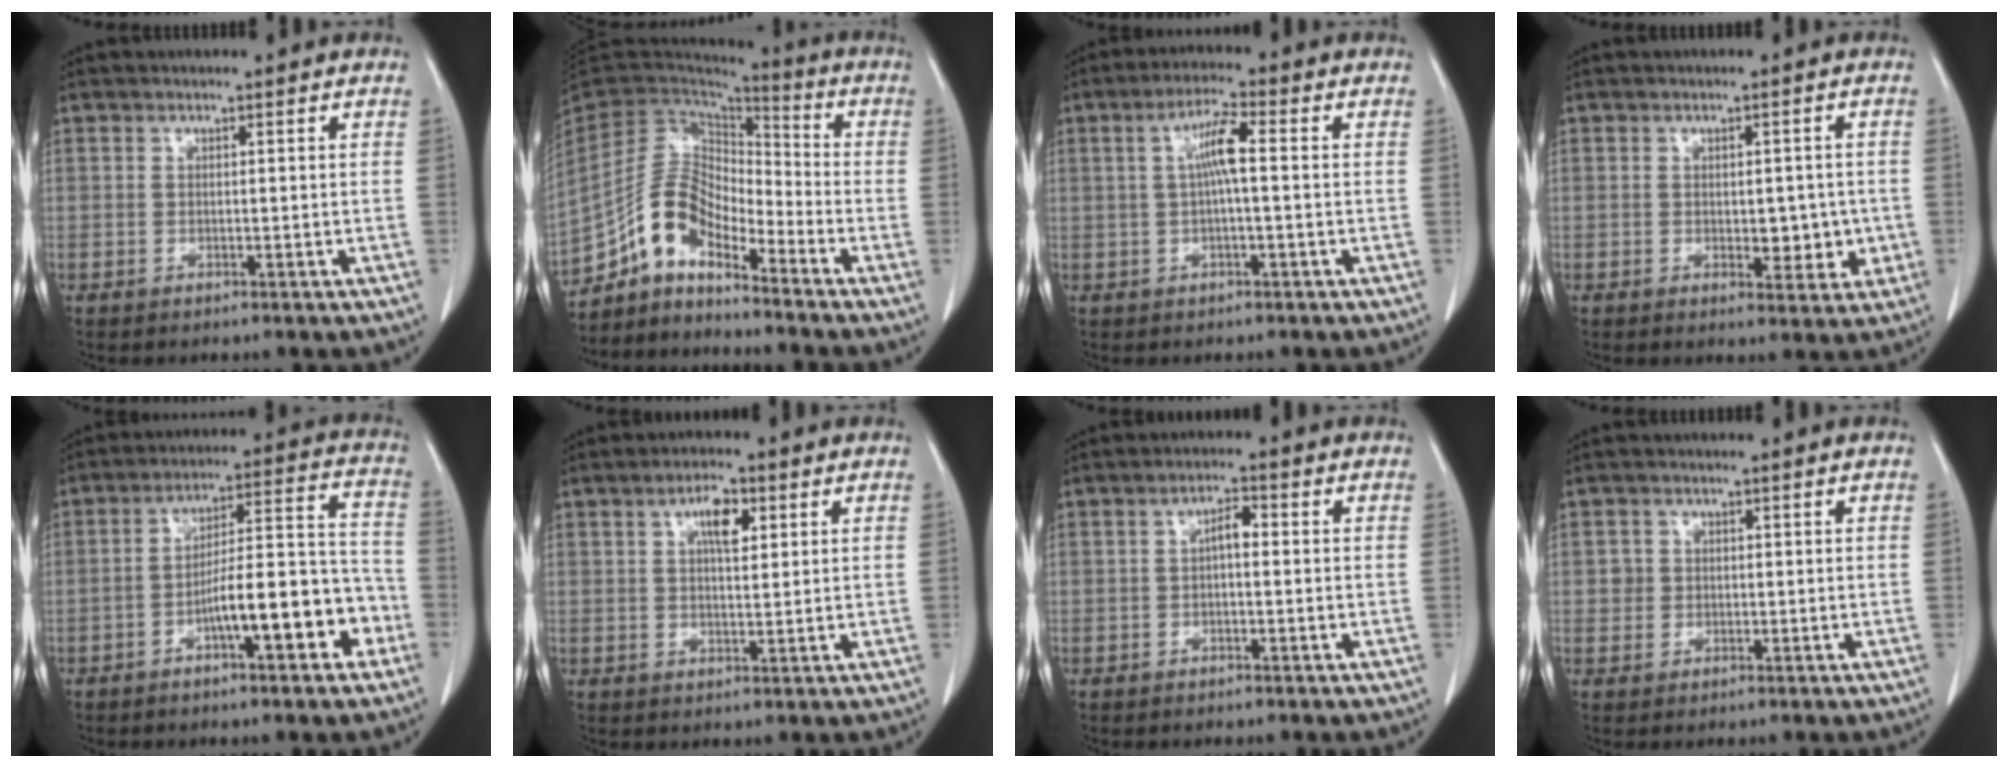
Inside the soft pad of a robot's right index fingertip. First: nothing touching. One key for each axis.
{"total": 10.1, "fx": -7.8, "fy": 4.0, "fz": 5.1, "tx": -0.102, "ty": 0.041, "tz": -0.148}
{"total": 5.2, "fx": 0.6, "fy": 0.5, "fz": 5.1, "tx": -0.095, "ty": 0.012, "tz": 0.009}
{"total": 4.8, "fx": -0.5, "fy": 2.7, "fz": 3.9, "tx": -0.036, "ty": 0.000, "tz": 0.001}
{"total": 12.3, "fx": -5.1, "fy": 2.7, "fz": 10.8, "tx": -0.160, "ty": 0.033, "tz": -0.074}
{"total": 4.7, "fx": 1.9, "fy": 1.6, "fz": 4.0, "tx": -0.070, "ty": 0.004, "tz": 0.031}
{"total": 2.6, "fx": 0.0, "fy": 0.9, "fz": 2.4, "tx": -0.038, "ty": 0.010, "tz": -0.002}
{"total": 1.8, "fx": 0.3, "fy": 1.7, "fz": 0.1, "tx": 0.007, "ty": 0.003, "tz": 0.001}